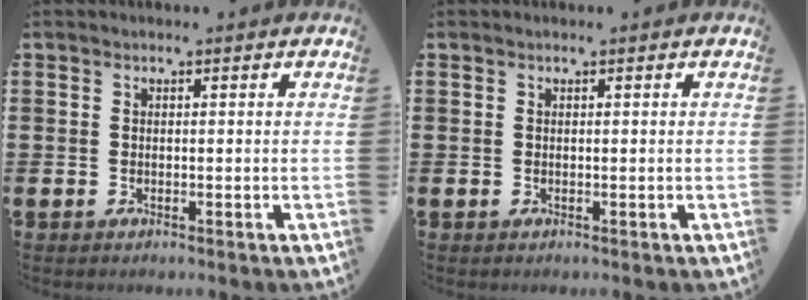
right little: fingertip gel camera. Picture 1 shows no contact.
{"total": 0.0}